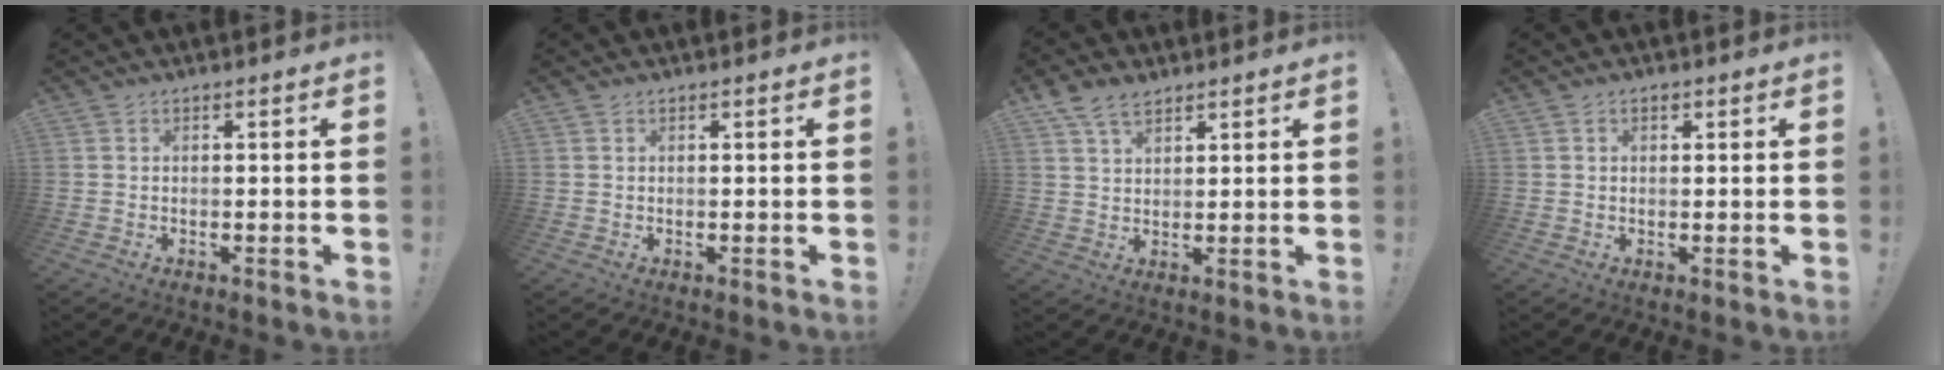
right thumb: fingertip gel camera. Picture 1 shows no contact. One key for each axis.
{"total": 0.0}
{"total": 6.5, "fx": 4.2, "fy": 3.7, "fz": 3.2, "tx": -0.059, "ty": -0.013, "tz": 0.083}
{"total": 1.2, "fx": 0.5, "fy": 1.0, "fz": 0.6, "tx": -0.007, "ty": 0.001, "tz": 0.008}